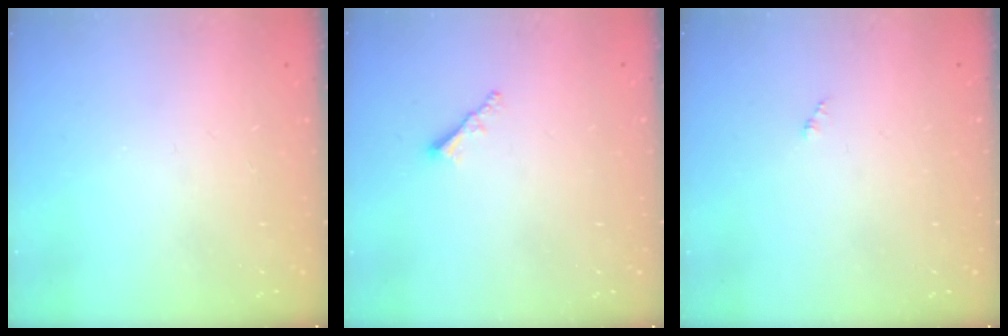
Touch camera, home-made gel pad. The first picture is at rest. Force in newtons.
{"total": 1.9, "press": 1.9, "slide": 0.5}
{"total": 0.7, "press": 0.7, "slide": 0.1}